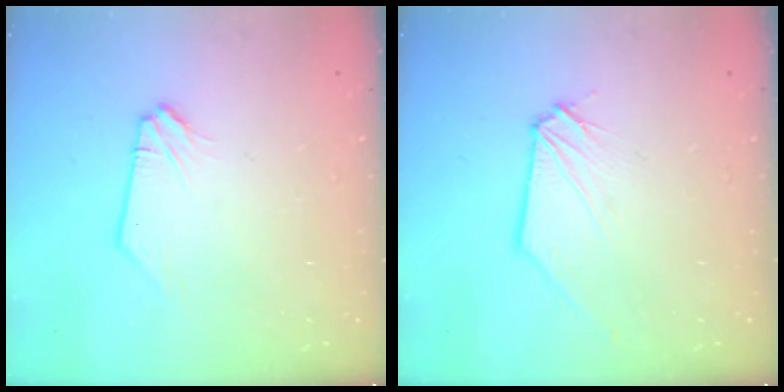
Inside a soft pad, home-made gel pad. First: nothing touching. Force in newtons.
{"total": 0.6, "press": 0.6, "slide": 0.0}